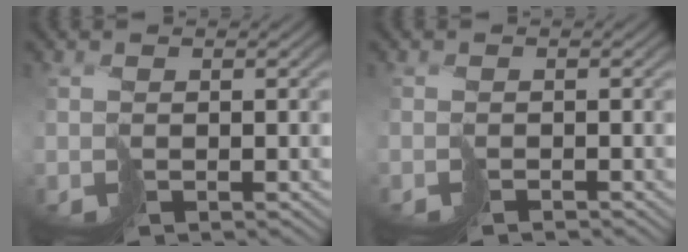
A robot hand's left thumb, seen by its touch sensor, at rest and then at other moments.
{"total": 1.1, "force": [-1.0, 0.0, -0.4], "torque": [0.012, 0.000, -0.021]}